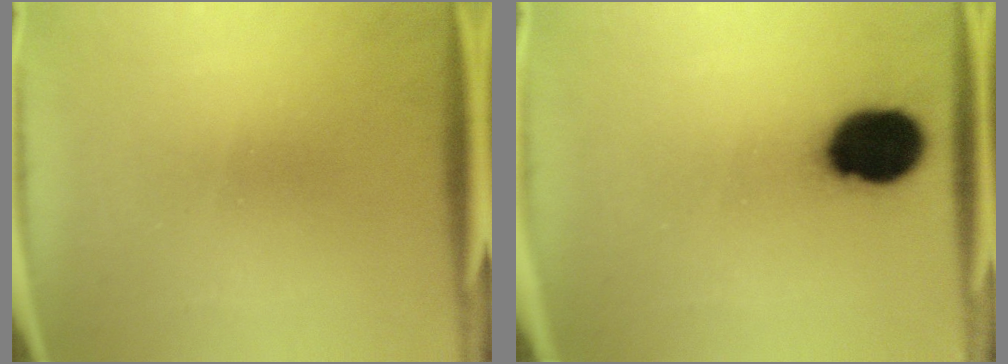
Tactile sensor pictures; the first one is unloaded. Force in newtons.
{"total": 14.8}